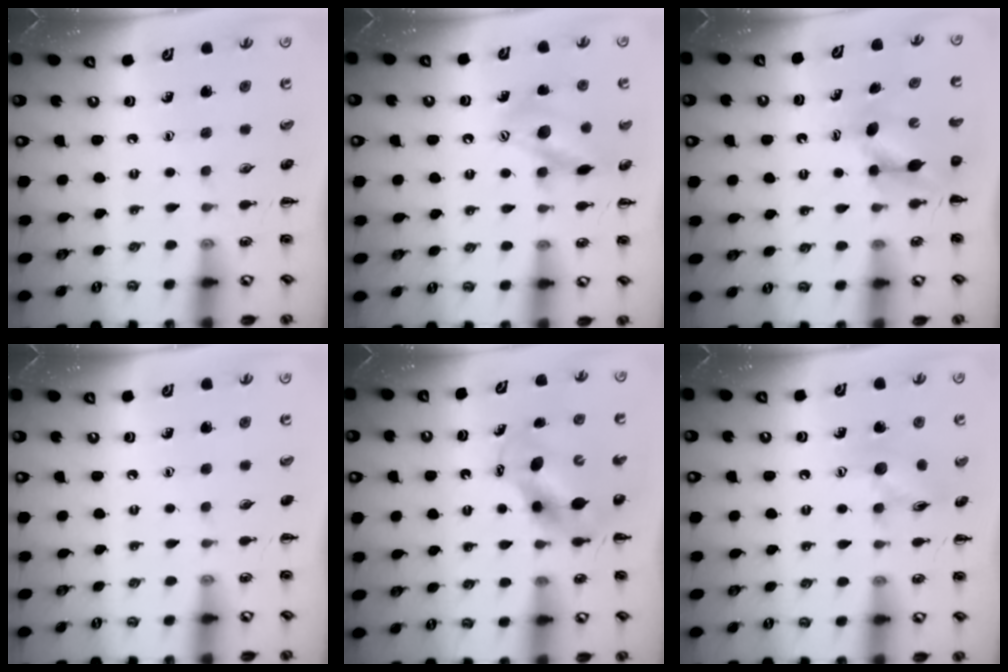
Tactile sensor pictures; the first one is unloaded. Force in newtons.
{"total": 13.6, "press": 13.3, "slide": 2.9}
{"total": 4.9, "press": 4.9, "slide": 0.5}
{"total": 0.0}
{"total": 6.4, "press": 6.3, "slide": 0.9}
{"total": 8.6, "press": 8.6, "slide": 0.7}